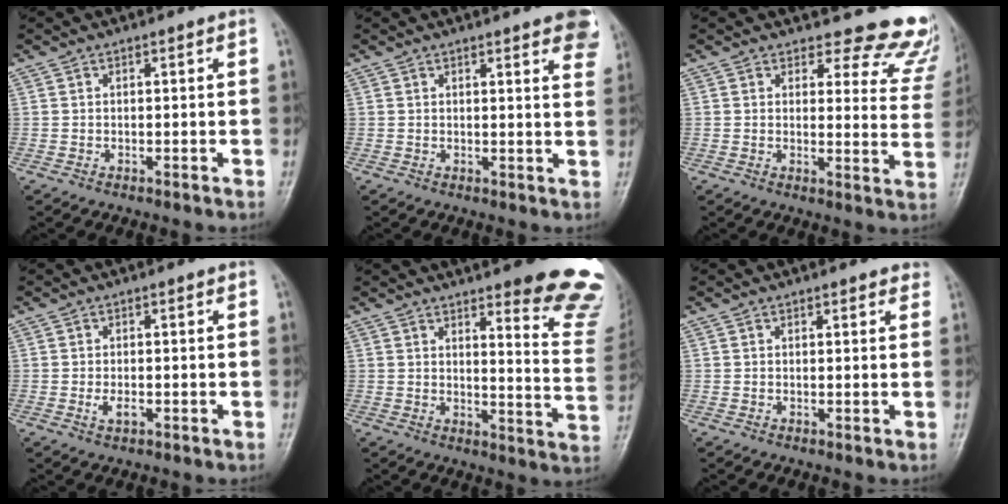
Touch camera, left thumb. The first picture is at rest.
{"total": 9.1, "force": [6.0, 2.0, 6.5], "torque": [-0.057, -0.016, 0.060]}
{"total": 14.2, "force": [13.3, 4.6, 1.3], "torque": [0.043, -0.127, 0.115]}
{"total": 2.0, "force": [-0.5, 1.0, 1.7], "torque": [-0.030, -0.001, -0.008]}
{"total": 18.2, "force": [14.2, 3.2, 11.1], "torque": [-0.102, -0.111, 0.160]}
{"total": 2.0, "force": [1.6, 0.8, 0.9], "torque": [0.005, -0.001, 0.014]}